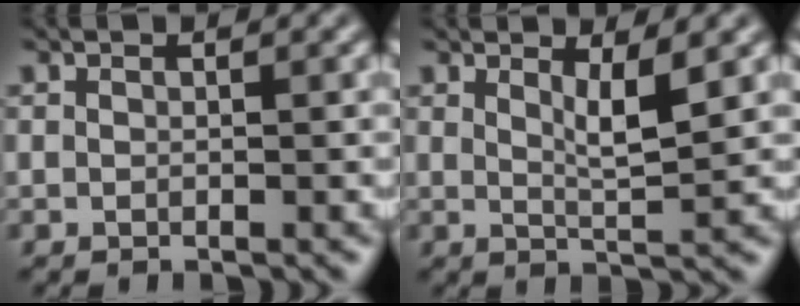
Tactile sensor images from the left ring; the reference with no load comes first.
{"total": 2.6, "force": [1.2, 0.5, 2.3], "torque": [-0.034, -0.008, 0.020]}